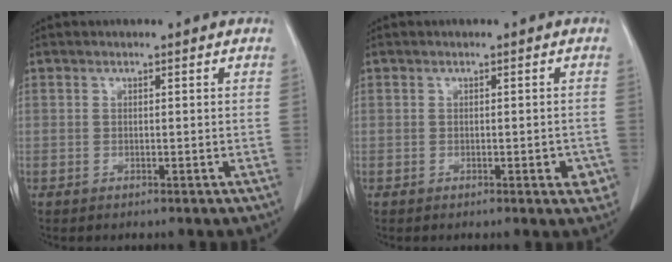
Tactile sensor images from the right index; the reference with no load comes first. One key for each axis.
{"total": 2.4, "fx": -0.9, "fy": 0.9, "fz": 2.0, "tx": -0.020, "ty": 0.000, "tz": -0.010}